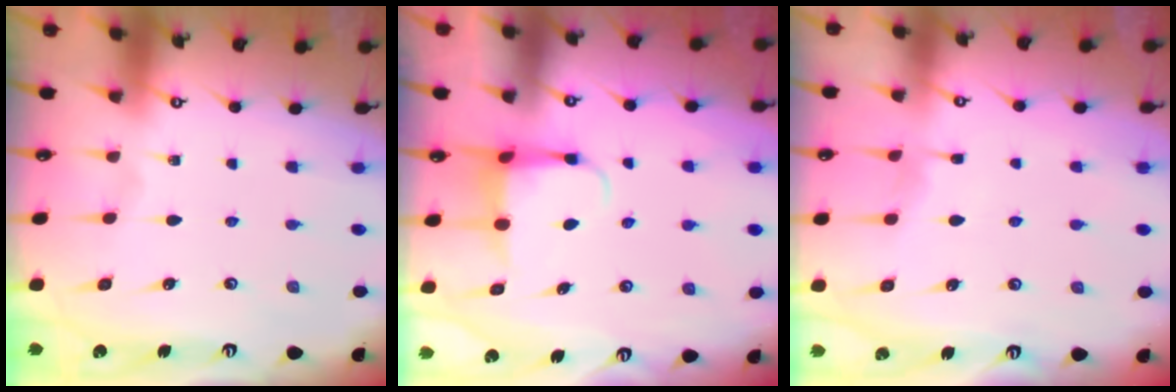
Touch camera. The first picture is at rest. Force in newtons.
{"total": 4.6, "press": 4.5, "slide": 0.5}
{"total": 3.9, "press": 3.9, "slide": 0.5}